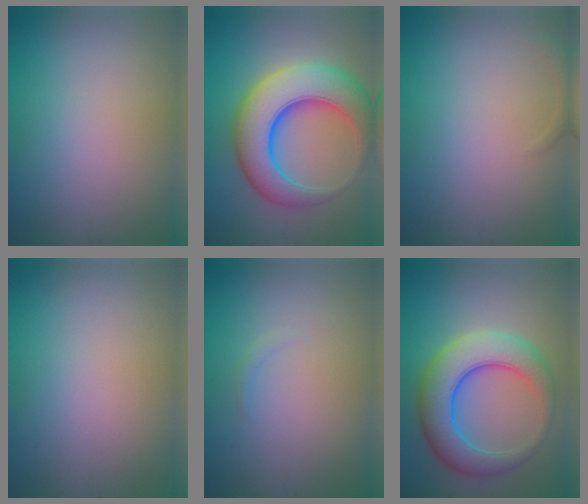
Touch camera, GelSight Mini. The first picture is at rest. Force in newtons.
{"total": 10.5, "press": 10.5, "slide": 0.4}
{"total": 1.0, "press": 1.0, "slide": 0.1}
{"total": 0.0}
{"total": 0.5, "press": 0.5, "slide": 0.1}
{"total": 8.1, "press": 8.0, "slide": 0.2}